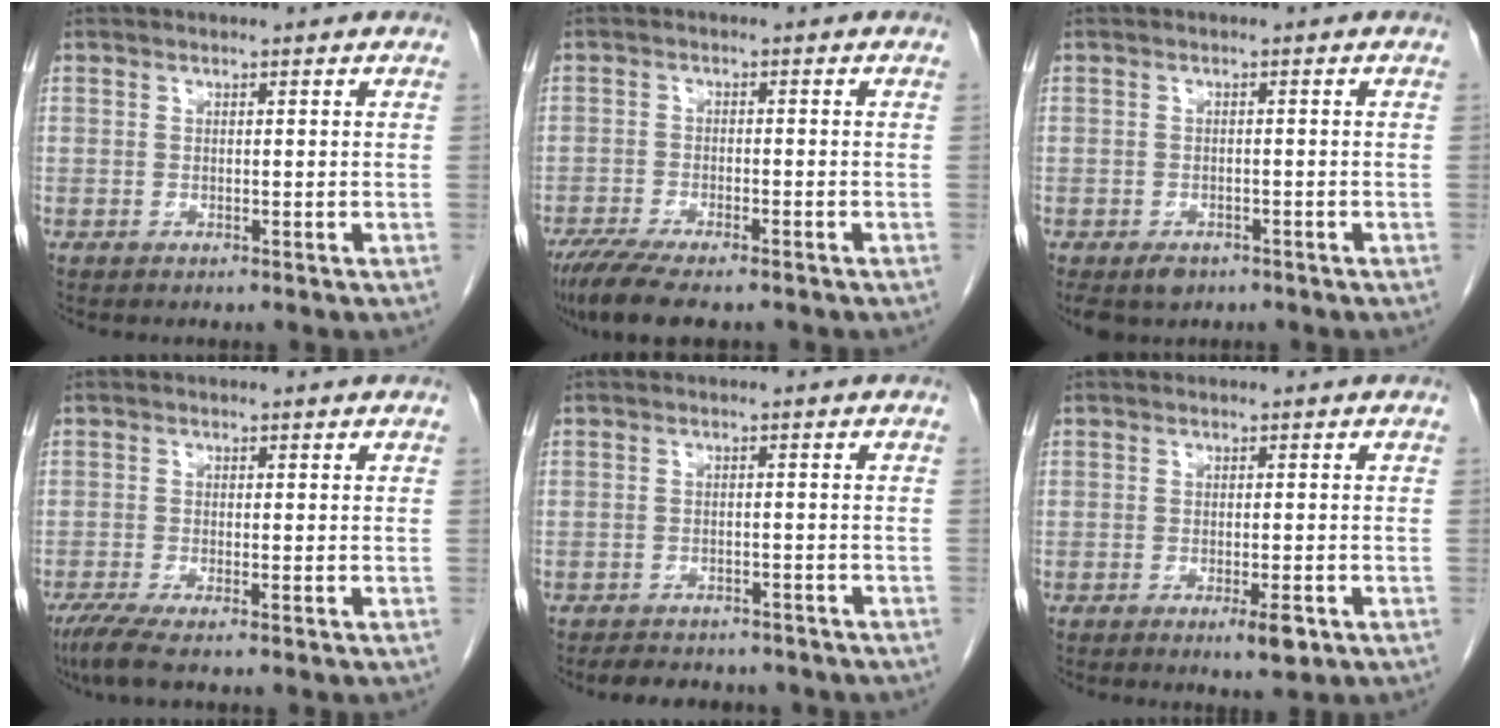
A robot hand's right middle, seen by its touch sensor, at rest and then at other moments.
{"total": 9.7, "force": [-7.6, 2.2, 5.5], "torque": [-0.090, -0.017, -0.122]}
{"total": 4.1, "force": [-2.8, 2.5, 1.7], "torque": [-0.027, -0.004, -0.039]}
{"total": 3.9, "force": [-2.6, 0.4, 2.8], "torque": [-0.061, -0.013, -0.052]}
{"total": 8.0, "force": [-6.9, 3.0, 2.7], "torque": [-0.045, 0.005, -0.081]}
{"total": 3.0, "force": [-1.5, 0.6, 2.6], "torque": [-0.036, -0.003, -0.018]}